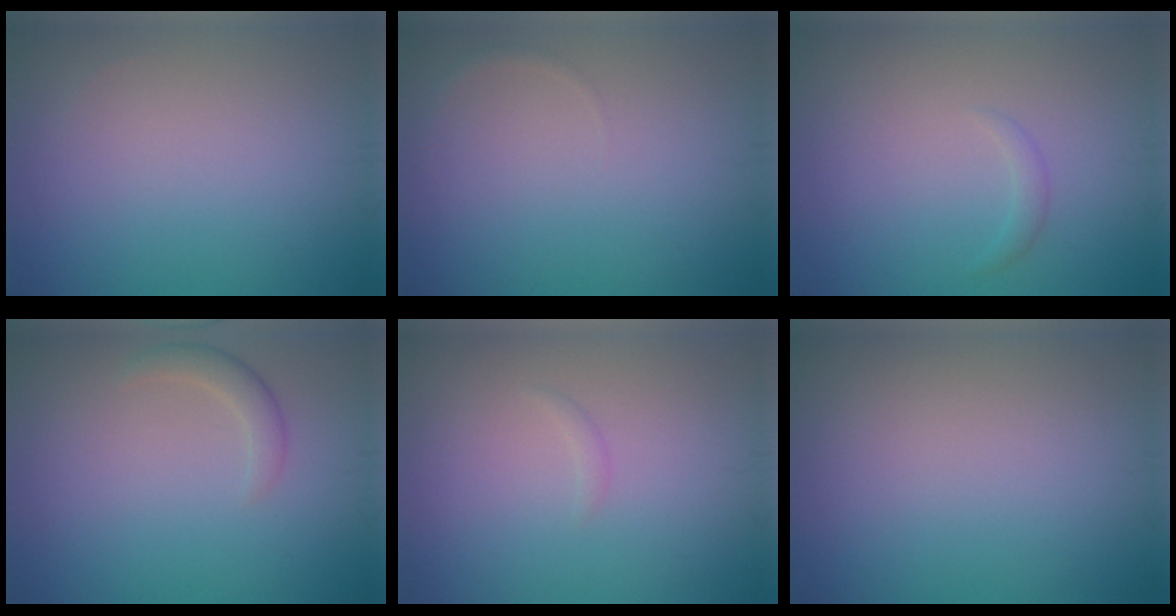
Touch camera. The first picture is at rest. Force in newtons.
{"total": 0.5, "press": 0.5, "slide": 0.0}
{"total": 0.9, "press": 0.9, "slide": 0.0}
{"total": 1.7, "press": 1.7, "slide": 0.1}
{"total": 0.5, "press": 0.5, "slide": 0.0}
{"total": 0.0}